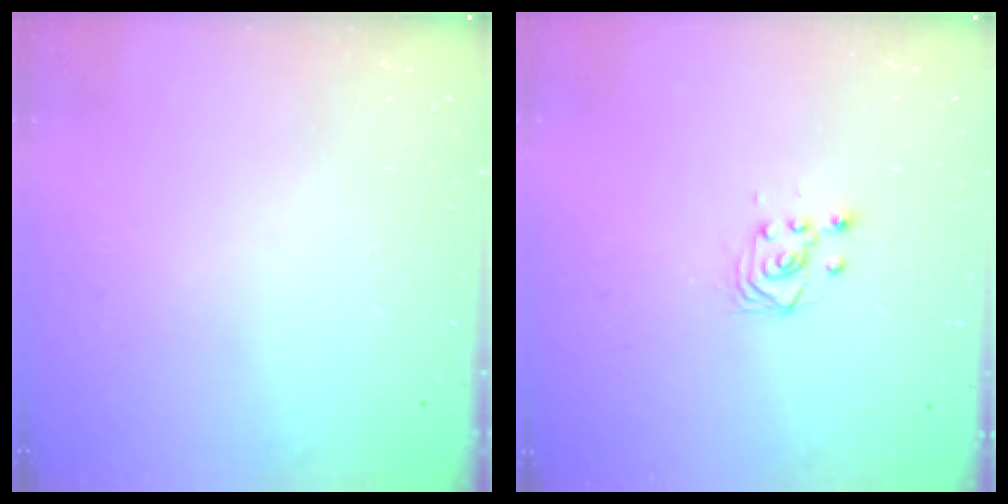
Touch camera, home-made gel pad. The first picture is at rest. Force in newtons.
{"total": 3.2, "press": 3.1, "slide": 0.9}